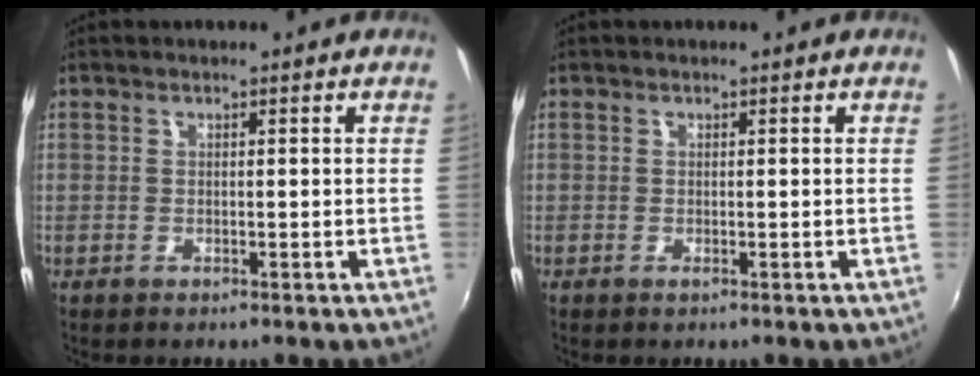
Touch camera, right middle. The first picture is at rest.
{"total": 0.0}